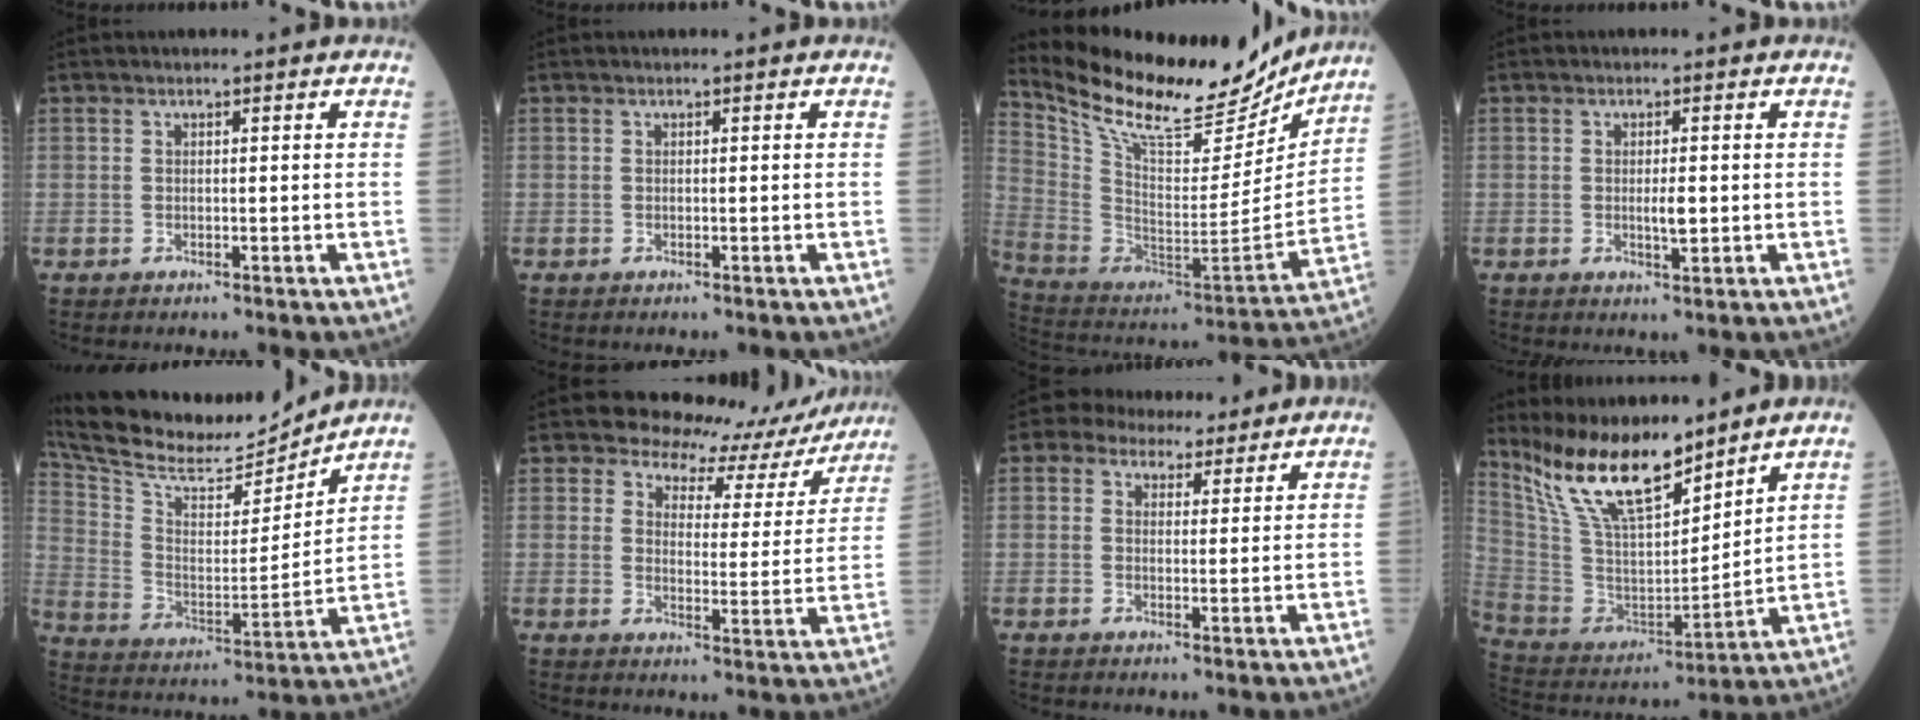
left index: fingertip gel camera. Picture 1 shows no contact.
{"total": 0.0}
{"total": 23.2, "force": [20.2, 5.8, 9.7], "torque": [-0.189, -0.028, 0.327]}
{"total": 2.2, "force": [0.0, 0.6, 2.1], "torque": [-0.039, -0.002, 0.001]}
{"total": 17.6, "force": [16.7, 2.6, 4.8], "torque": [-0.103, -0.005, 0.283]}
{"total": 11.2, "force": [10.6, 3.6, 0.6], "torque": [0.005, -0.021, 0.116]}
{"total": 5.9, "force": [4.8, 3.0, 1.7], "torque": [-0.025, 0.018, 0.070]}
{"total": 15.4, "force": [12.6, 3.5, 8.1], "torque": [-0.158, 0.000, 0.248]}